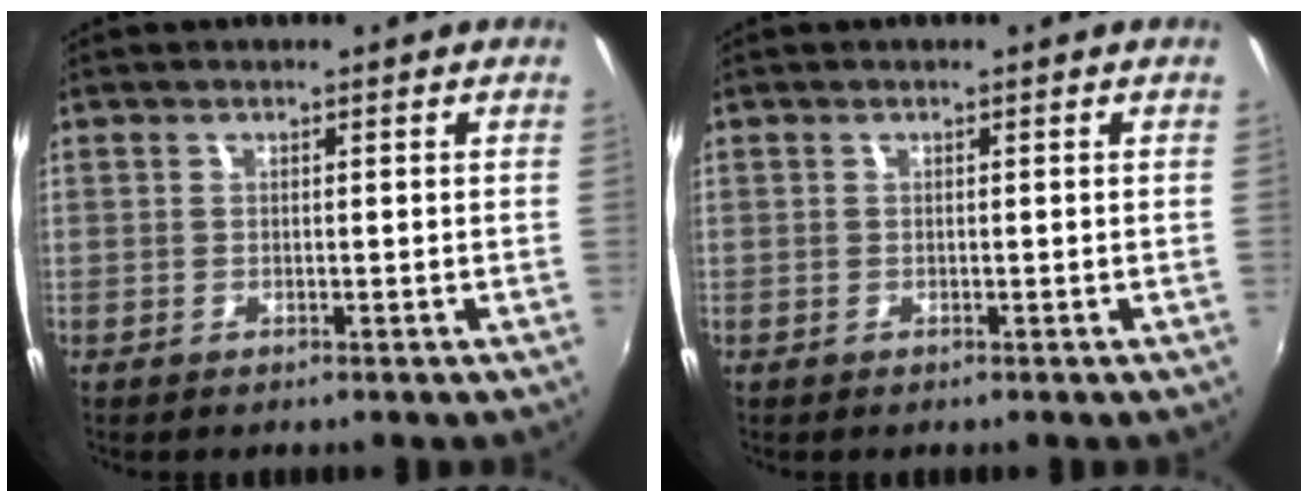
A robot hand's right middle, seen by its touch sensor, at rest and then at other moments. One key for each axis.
{"total": 0.0}